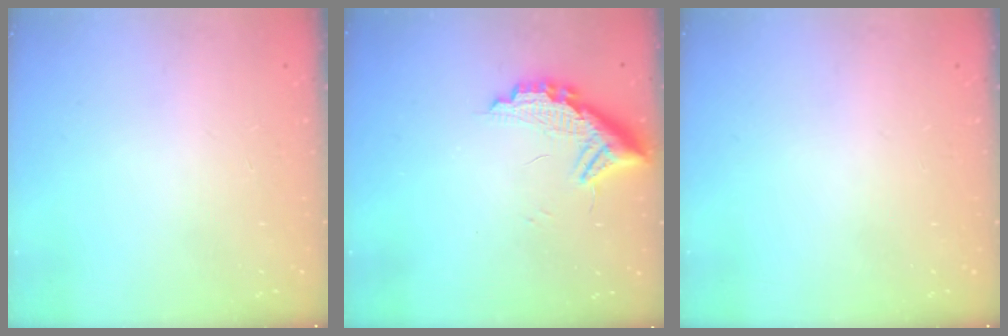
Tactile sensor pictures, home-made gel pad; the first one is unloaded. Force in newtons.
{"total": 10.9, "press": 10.8, "slide": 0.9}
{"total": 0.0}